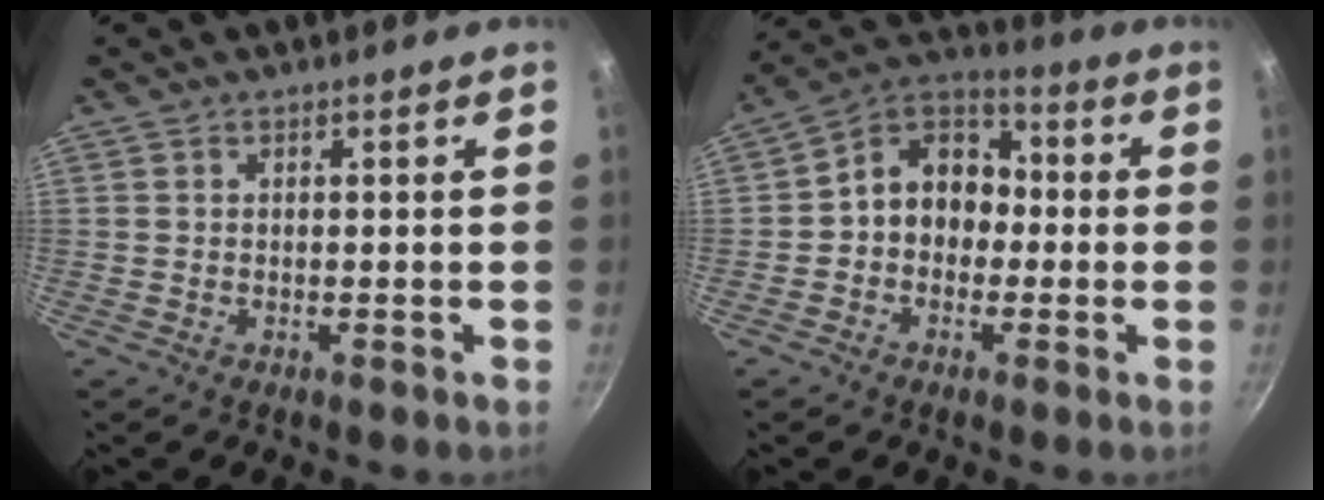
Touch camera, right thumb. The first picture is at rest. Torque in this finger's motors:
{"motor_torque": [-0.41, 0.85, 0.18, -0.05, 0.07]}